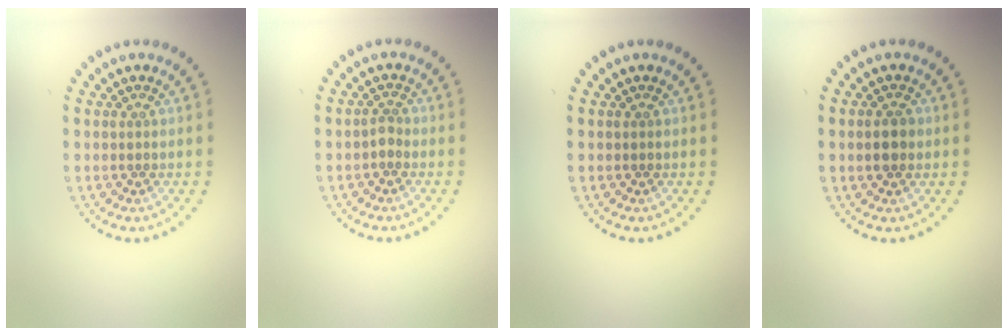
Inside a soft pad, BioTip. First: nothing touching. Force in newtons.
{"total": 1.0, "press": 0.7, "slide": 0.7}
{"total": 0.0}
{"total": 2.3, "press": 2.3, "slide": 0.0}